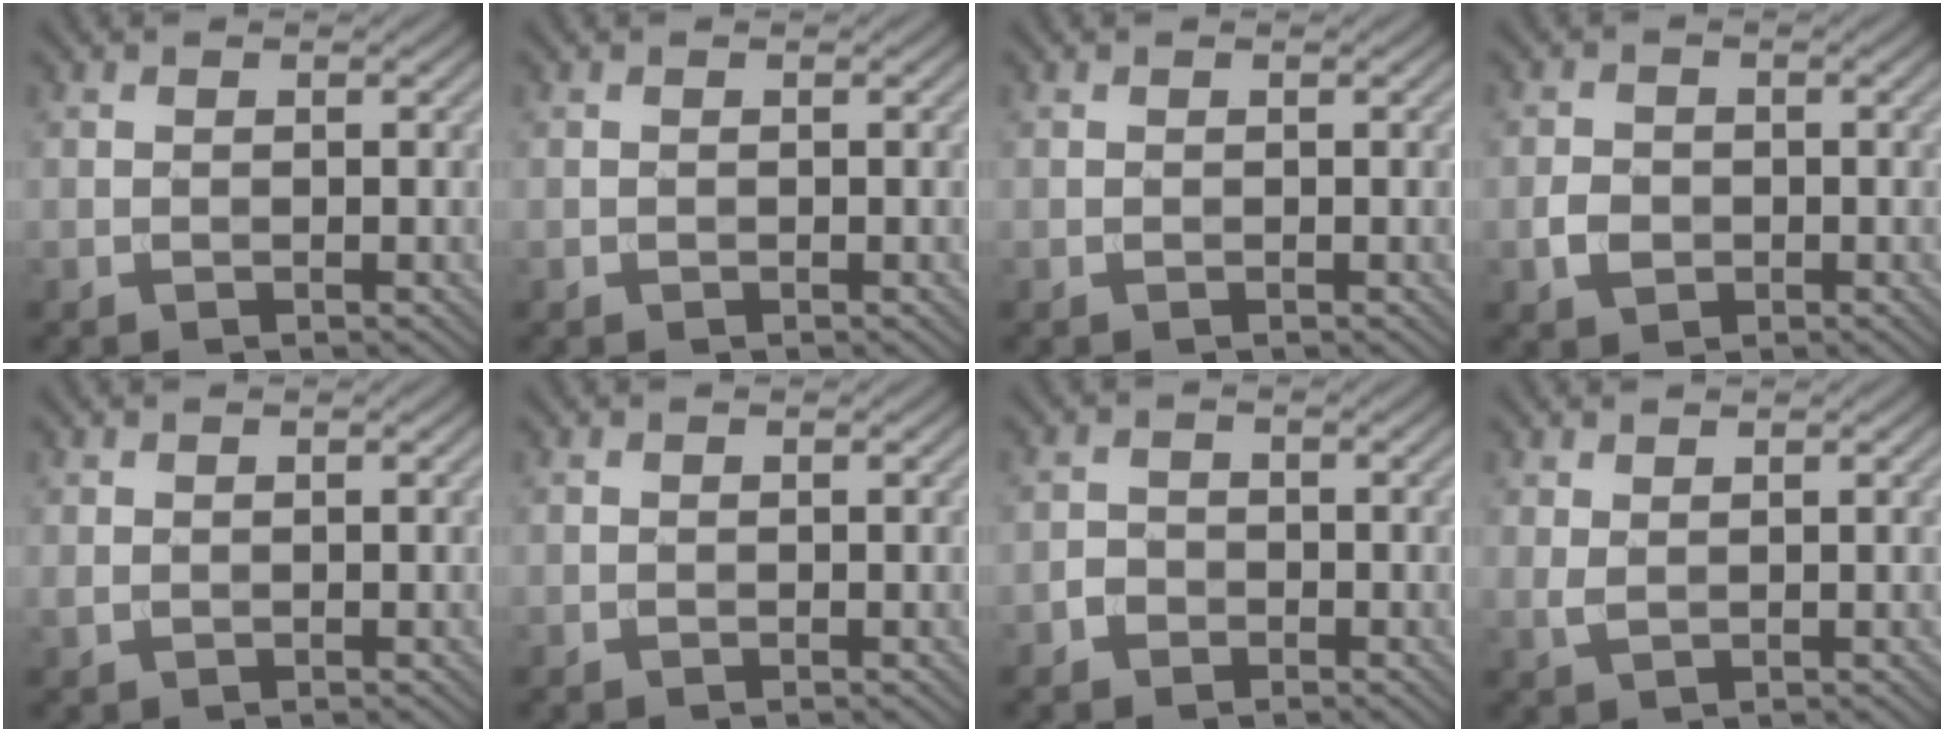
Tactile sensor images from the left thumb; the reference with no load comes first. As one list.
[{"total": 0.0}, {"total": 0.0}, {"total": 2.4, "force": [-0.7, 1.9, 1.2], "torque": [-0.025, -0.004, -0.019]}, {"total": 0.7, "force": [0.3, 0.4, 0.4], "torque": [-0.014, 0.000, 0.007]}, {"total": 0.0}, {"total": 1.8, "force": [-1.0, 1.3, 0.5], "torque": [-0.006, 0.002, -0.026]}, {"total": 1.3, "force": [0.9, 0.3, 0.9], "torque": [-0.029, -0.002, 0.020]}]